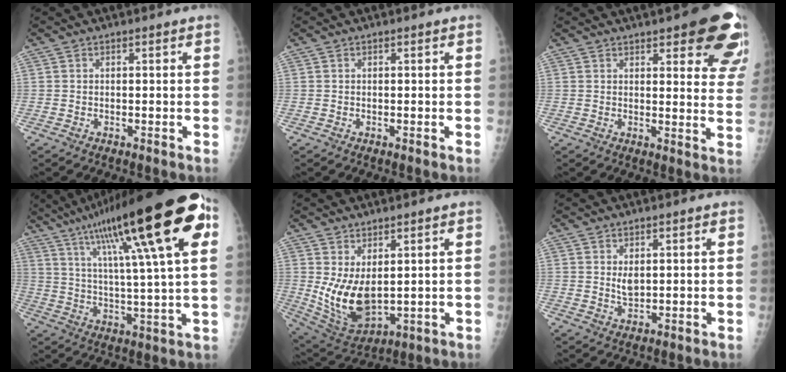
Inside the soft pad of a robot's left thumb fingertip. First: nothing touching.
{"total": 0.0}
{"total": 16.2, "force": [9.5, 4.9, 12.1], "torque": [-0.114, -0.037, 0.102]}
{"total": 28.1, "force": [12.8, 4.6, 24.6], "torque": [-0.387, -0.005, 0.200]}
{"total": 10.8, "force": [1.4, 5.6, 9.1], "torque": [-0.157, -0.025, 0.051]}
{"total": 3.0, "force": [0.8, 1.6, 2.4], "torque": [-0.034, -0.008, 0.018]}